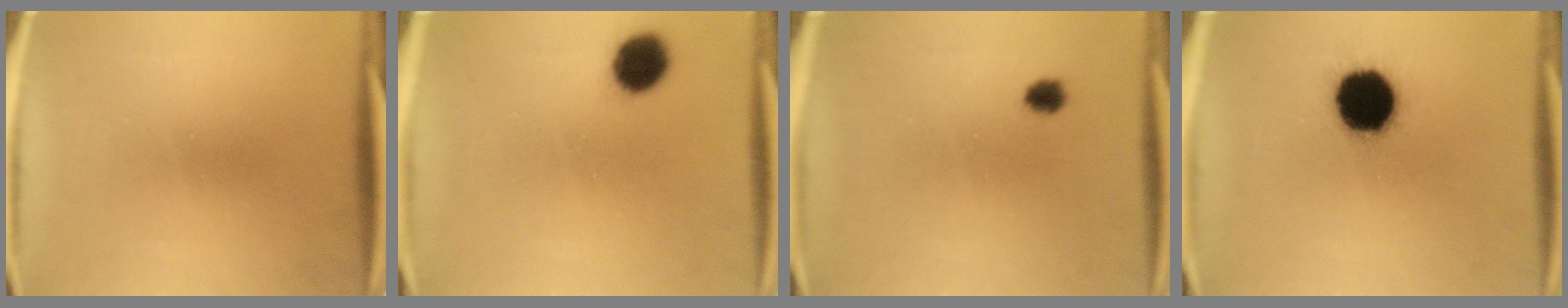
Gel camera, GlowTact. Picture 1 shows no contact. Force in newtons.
{"total": 8.1}
{"total": 2.1}
{"total": 18.4}